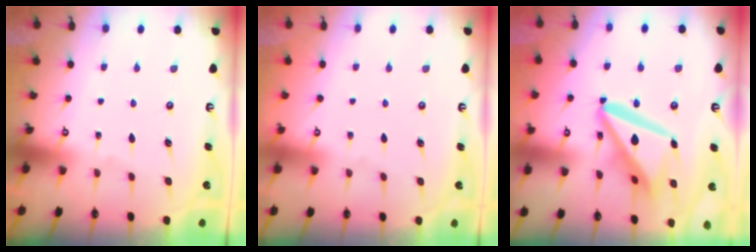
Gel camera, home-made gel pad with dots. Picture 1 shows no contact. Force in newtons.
{"total": 0.0}
{"total": 16.7, "press": 16.6, "slide": 2.1}